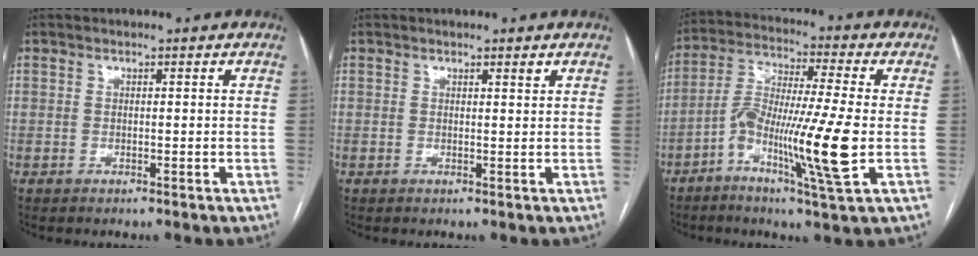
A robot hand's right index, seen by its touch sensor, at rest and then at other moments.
{"total": 0.8, "force": [0.7, 0.0, 0.4], "torque": [-0.007, -0.001, 0.010]}
{"total": 13.6, "force": [-3.9, 0.0, 13.1], "torque": [-0.260, -0.004, -0.078]}